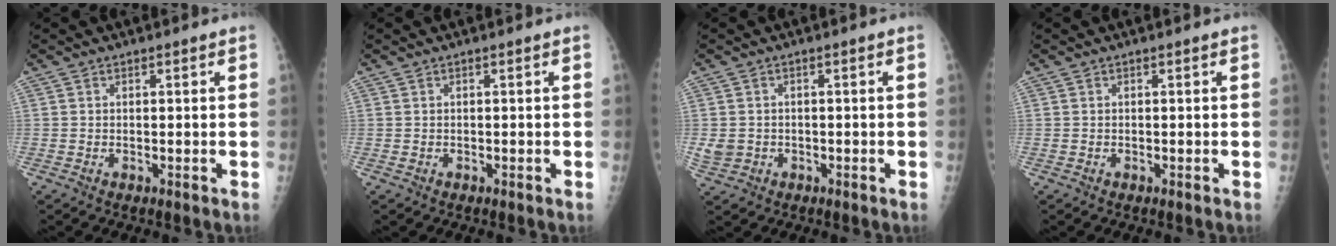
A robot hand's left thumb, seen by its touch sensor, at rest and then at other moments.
{"total": 0.0}
{"total": 3.2, "force": [-0.6, 2.9, 1.1], "torque": [-0.016, 0.006, -0.003]}
{"total": 0.0}